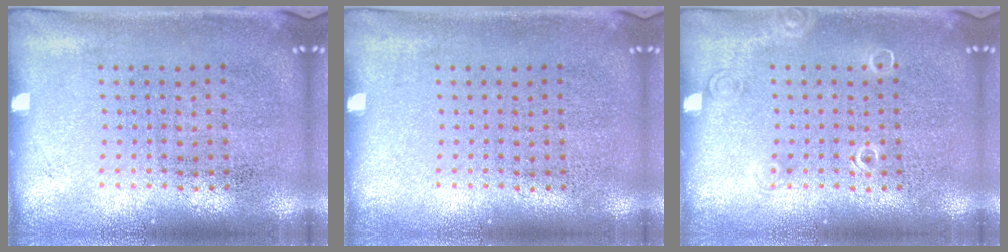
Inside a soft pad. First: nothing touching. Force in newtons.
{"total": 0.0}
{"total": 1.0, "press": 1.0, "slide": 0.2}